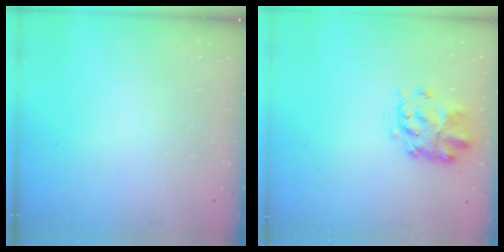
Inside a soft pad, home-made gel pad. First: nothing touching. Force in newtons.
{"total": 3.9, "press": 3.4, "slide": 1.8}